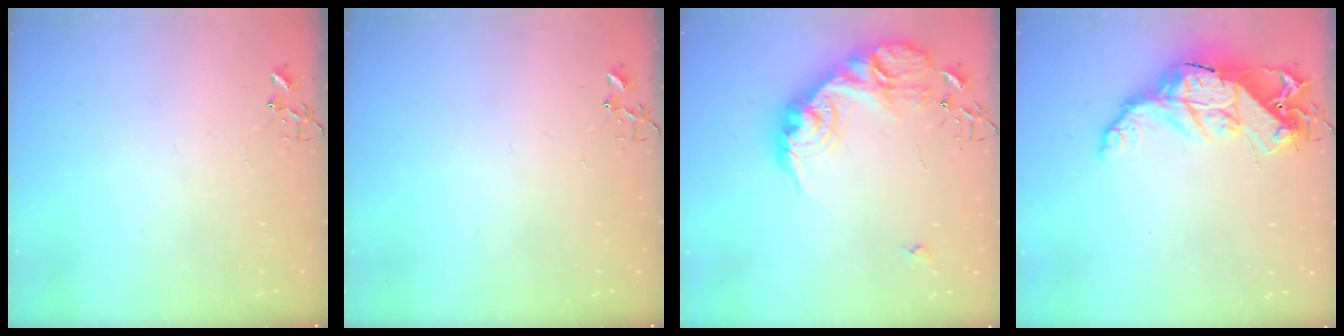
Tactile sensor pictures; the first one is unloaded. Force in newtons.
{"total": 0.0}
{"total": 22.6, "press": 22.6, "slide": 1.4}
{"total": 19.1, "press": 19.1, "slide": 1.2}